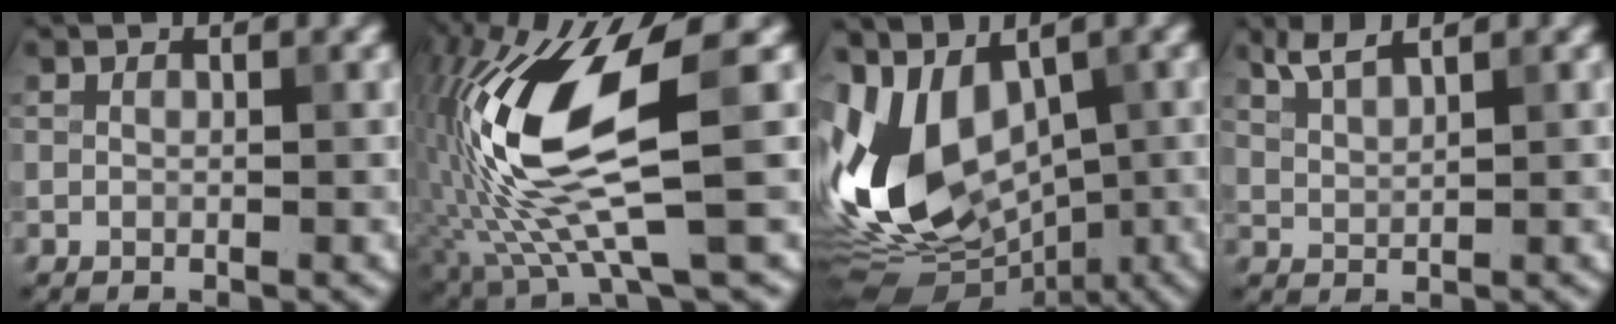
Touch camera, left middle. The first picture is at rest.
{"total": 12.1, "force": [0.5, 3.4, 11.6], "torque": [-0.237, -0.004, 0.010]}
{"total": 13.9, "force": [-0.3, 8.8, 10.7], "torque": [-0.210, -0.005, -0.013]}
{"total": 2.4, "force": [2.0, 0.4, 1.2], "torque": [-0.024, 0.004, 0.047]}